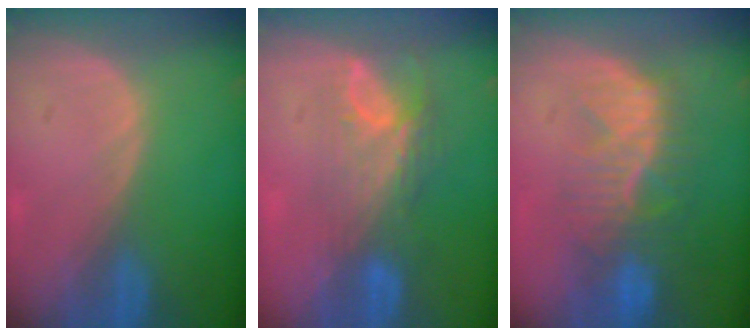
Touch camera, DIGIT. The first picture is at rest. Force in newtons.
{"total": 7.8, "press": 6.7, "slide": 4.1}
{"total": 10.0, "press": 8.7, "slide": 4.9}